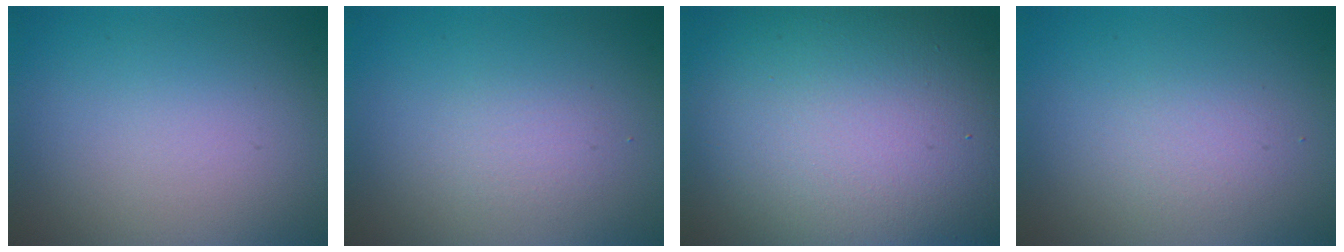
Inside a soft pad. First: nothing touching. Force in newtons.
{"total": 1.3, "press": 1.3, "slide": 0.1}
{"total": 20.4, "press": 20.4, "slide": 1.8}
{"total": 1.6, "press": 1.6, "slide": 0.1}